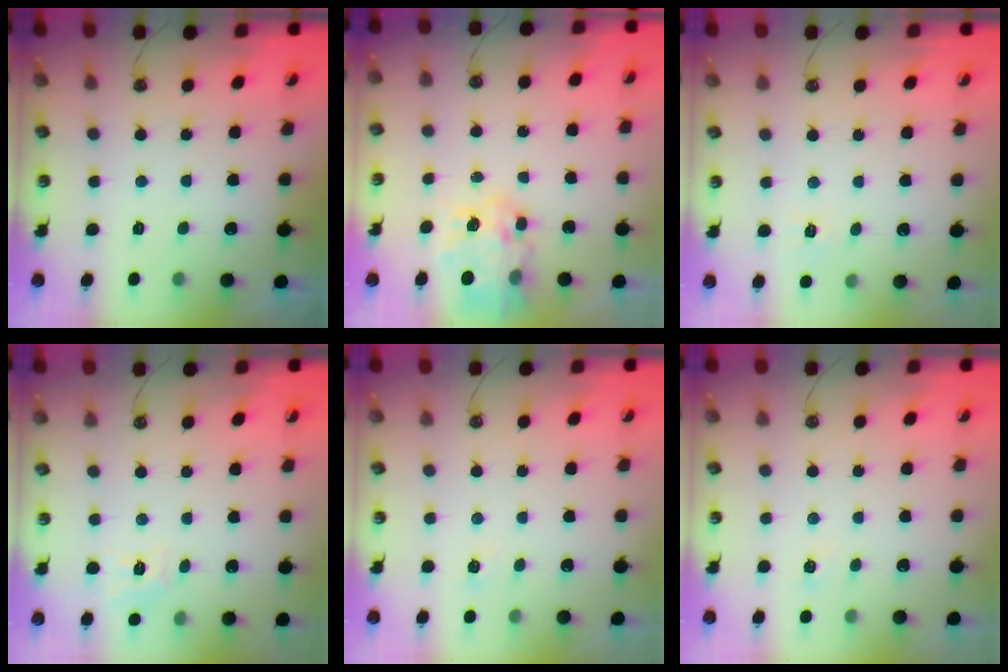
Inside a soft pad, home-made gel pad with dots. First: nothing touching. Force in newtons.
{"total": 12.3, "press": 12.2, "slide": 1.2}
{"total": 4.8, "press": 4.8, "slide": 0.6}
{"total": 5.8, "press": 5.8, "slide": 0.5}
{"total": 2.3, "press": 2.3, "slide": 0.3}
{"total": 2.3, "press": 2.3, "slide": 0.3}